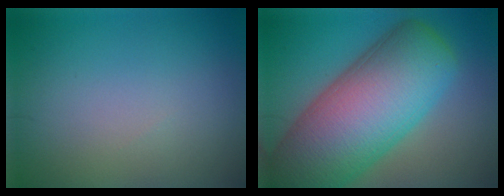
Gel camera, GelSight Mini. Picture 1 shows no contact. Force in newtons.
{"total": 15.0, "press": 14.9, "slide": 0.6}